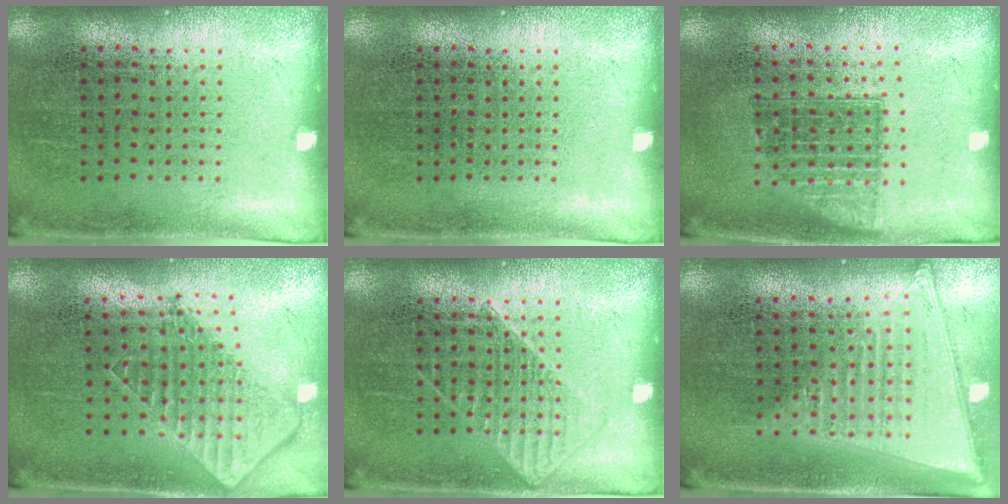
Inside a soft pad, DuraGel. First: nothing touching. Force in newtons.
{"total": 0.0}
{"total": 1.4, "press": 1.1, "slide": 0.8}
{"total": 1.9, "press": 1.5, "slide": 1.2}
{"total": 1.3, "press": 1.3, "slide": 0.3}
{"total": 1.8, "press": 1.6, "slide": 0.9}